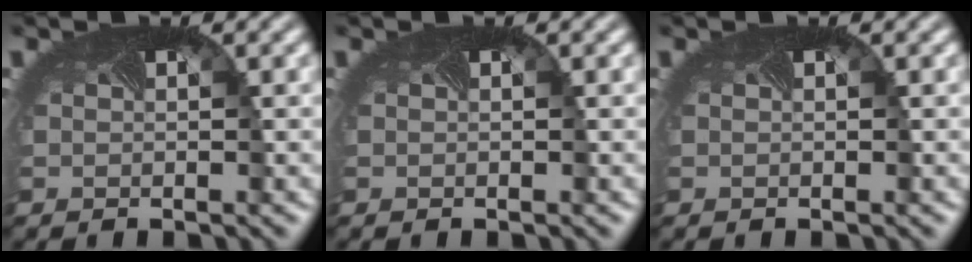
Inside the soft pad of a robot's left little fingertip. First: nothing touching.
{"total": 0.0}
{"total": 0.0}